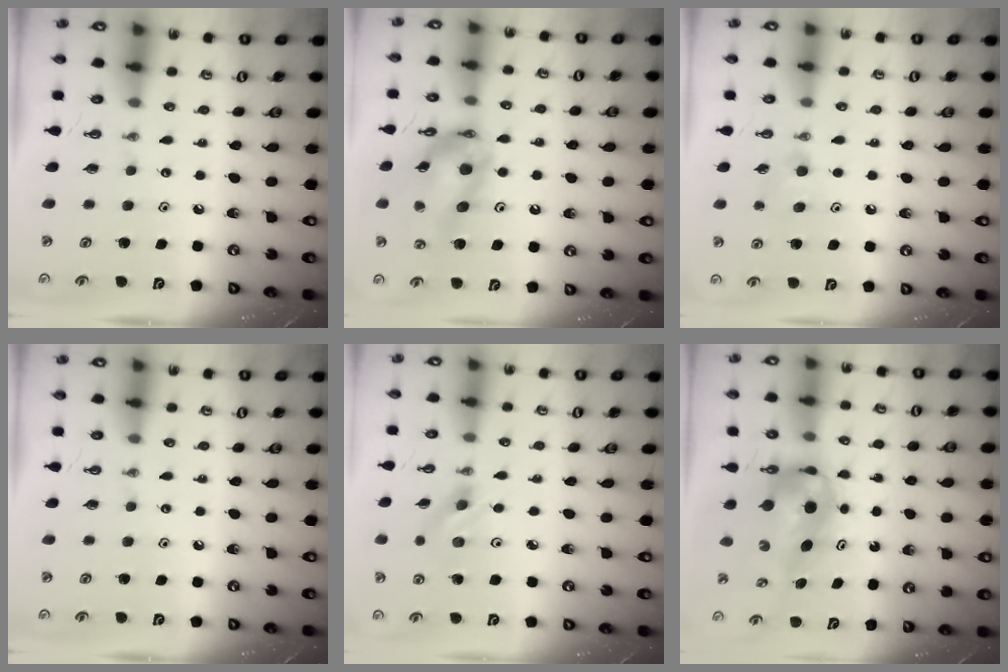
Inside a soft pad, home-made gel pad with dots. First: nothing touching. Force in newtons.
{"total": 15.2, "press": 15.2, "slide": 1.5}
{"total": 4.8, "press": 4.2, "slide": 2.3}
{"total": 0.0}
{"total": 3.4, "press": 3.2, "slide": 1.0}
{"total": 7.4, "press": 6.9, "slide": 2.5}